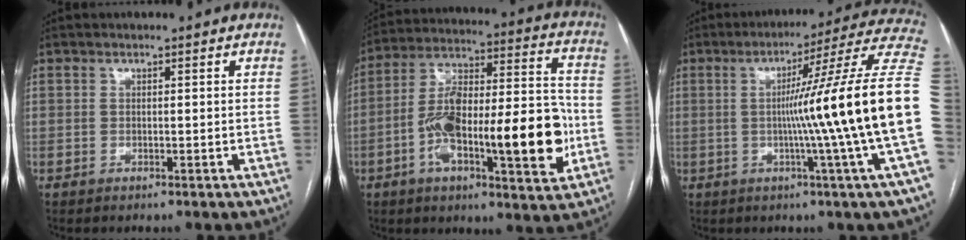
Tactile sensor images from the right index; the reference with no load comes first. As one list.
[{"total": 22.5, "force": [-5.5, 5.3, 21.1], "torque": [-0.323, 0.021, -0.081]}, {"total": 21.7, "force": [-1.8, -3.5, 21.3], "torque": [-0.228, 0.008, -0.045]}]